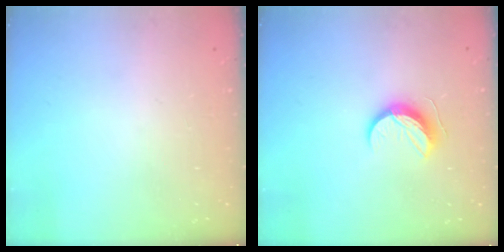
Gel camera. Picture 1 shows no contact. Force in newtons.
{"total": 9.4, "press": 9.4, "slide": 0.6}